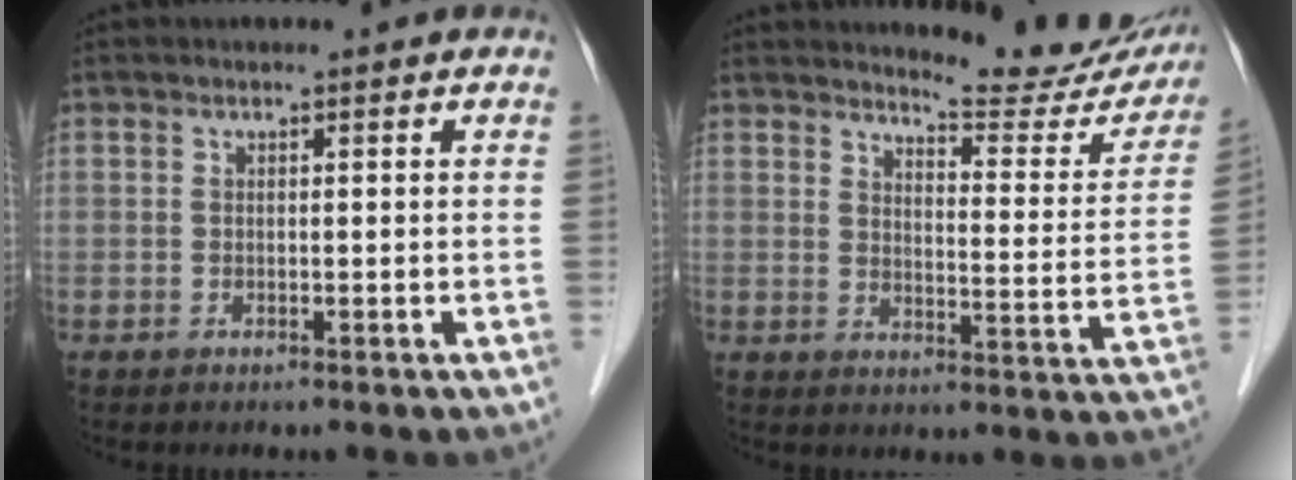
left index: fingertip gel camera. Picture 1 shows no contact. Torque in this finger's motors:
{"motor_torque": [0.14, -0.05, 0.26, 0.04]}